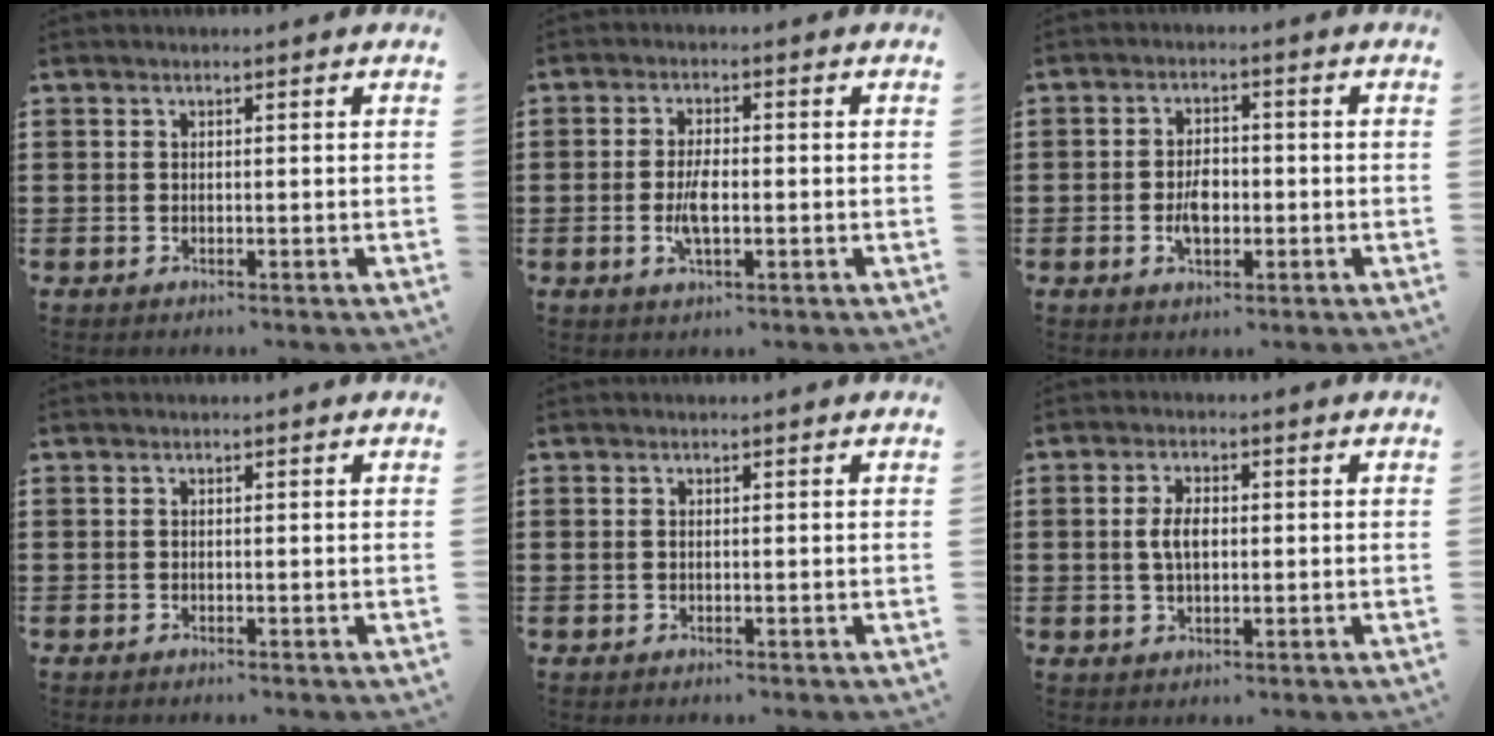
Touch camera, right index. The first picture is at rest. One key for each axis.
{"total": 4.4, "fx": -0.9, "fy": 1.7, "fz": 3.9, "tx": -0.090, "ty": -0.003, "tz": -0.021}
{"total": 4.1, "fx": -0.8, "fy": 2.5, "fz": 3.1, "tx": -0.057, "ty": 0.001, "tz": -0.018}
{"total": 0.0}
{"total": 0.0}
{"total": 4.0, "fx": 0.2, "fy": 2.1, "fz": 3.4, "tx": -0.075, "ty": 0.005, "tz": -0.001}